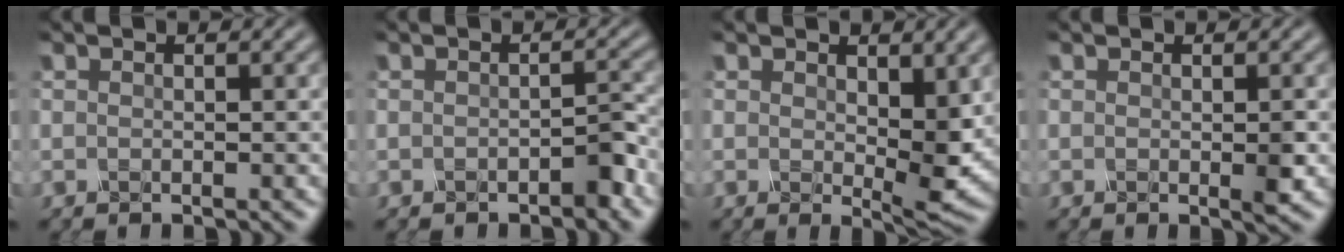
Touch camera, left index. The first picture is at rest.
{"total": 1.6, "force": [-1.4, 0.0, 0.8], "torque": [-0.021, 0.005, -0.017]}
{"total": 4.3, "force": [0.3, 1.5, 4.0], "torque": [-0.078, -0.006, 0.014]}
{"total": 1.2, "force": [-0.4, -0.1, 1.1], "torque": [-0.033, -0.004, 0.000]}